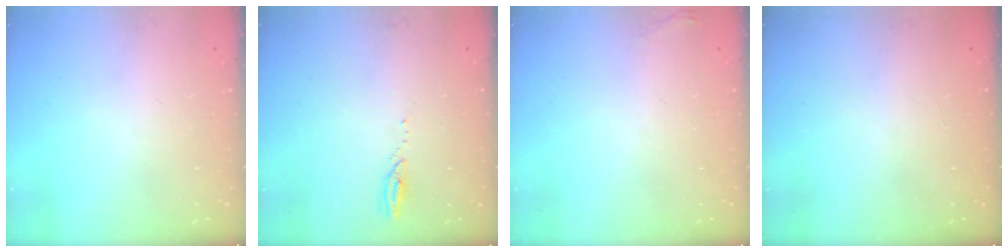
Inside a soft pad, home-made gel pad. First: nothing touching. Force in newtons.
{"total": 2.3, "press": 2.3, "slide": 0.3}
{"total": 3.9, "press": 3.2, "slide": 2.2}
{"total": 0.0}